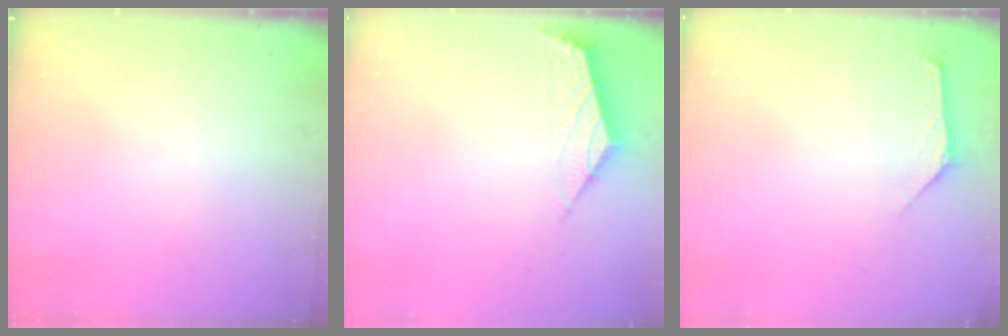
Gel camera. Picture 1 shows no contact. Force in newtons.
{"total": 2.1, "press": 2.0, "slide": 0.6}
{"total": 1.7, "press": 1.7, "slide": 0.4}